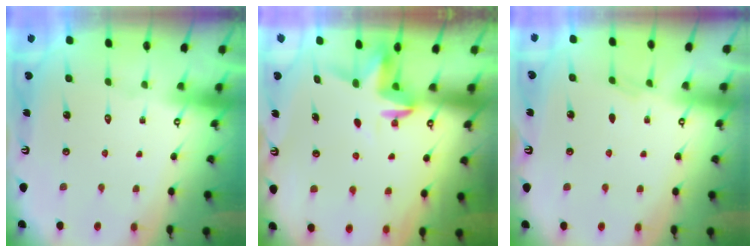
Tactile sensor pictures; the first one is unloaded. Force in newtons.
{"total": 3.6, "press": 3.6, "slide": 0.2}
{"total": 1.5, "press": 1.4, "slide": 0.3}